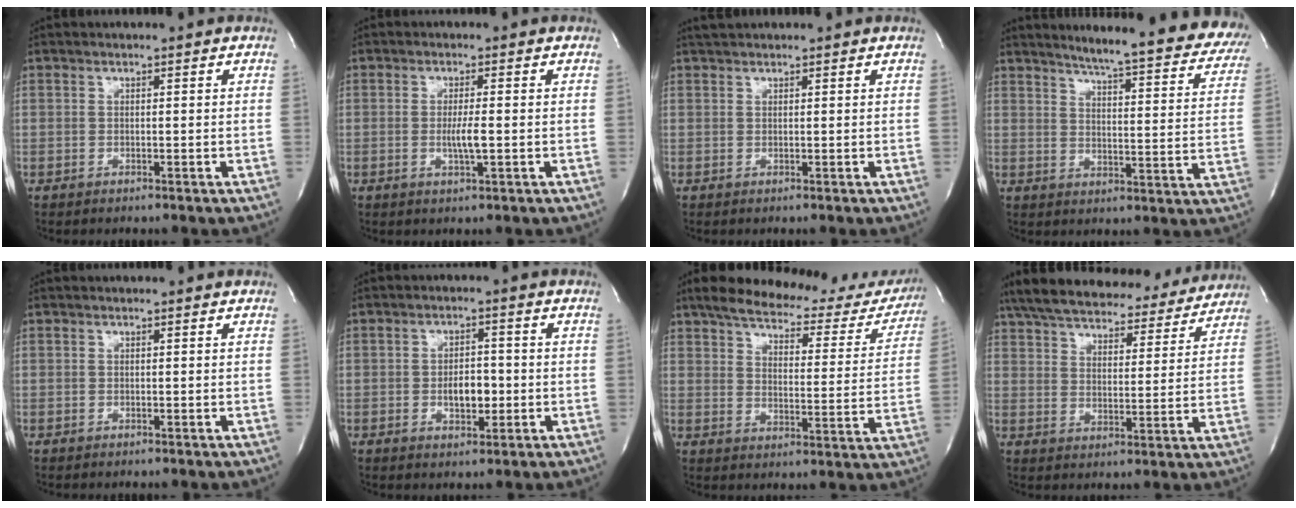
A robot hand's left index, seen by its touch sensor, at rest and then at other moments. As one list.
[{"total": 2.9, "force": [-0.5, 0.0, 2.9], "torque": [-0.056, -0.008, -0.009]}, {"total": 1.7, "force": [1.6, 0.2, 0.5], "torque": [-0.011, 0.016, 0.031]}, {"total": 25.4, "force": [22.6, 3.1, 11.2], "torque": [-0.146, -0.074, 0.259]}, {"total": 0.0}, {"total": 4.4, "force": [-0.9, 2.2, 3.7], "torque": [-0.055, 0.001, -0.012]}, {"total": 23.7, "force": [20.7, 6.9, 9.2], "torque": [-0.134, -0.018, 0.253]}, {"total": 26.4, "force": [23.3, 7.2, 10.0], "torque": [-0.173, 0.016, 0.313]}]